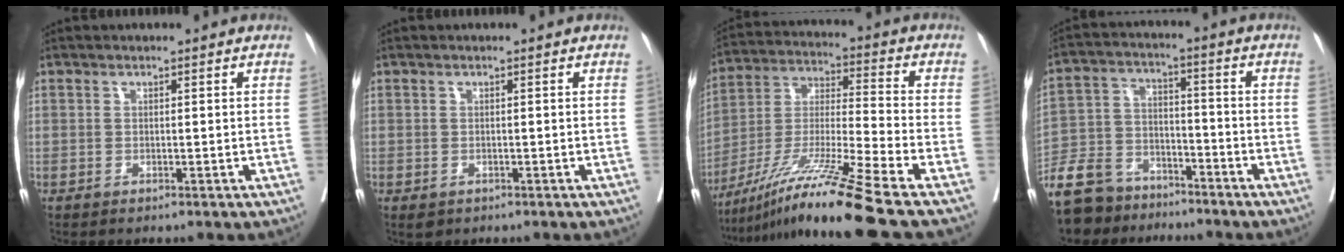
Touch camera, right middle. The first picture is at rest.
{"total": 0.9, "force": [-0.4, 0.7, 0.5], "torque": [-0.007, -0.001, 0.004]}
{"total": 18.5, "force": [-13.6, -2.6, 12.3], "torque": [-0.253, -0.036, -0.250]}
{"total": 12.9, "force": [-10.6, 6.5, 3.5], "torque": [-0.084, 0.014, -0.188]}